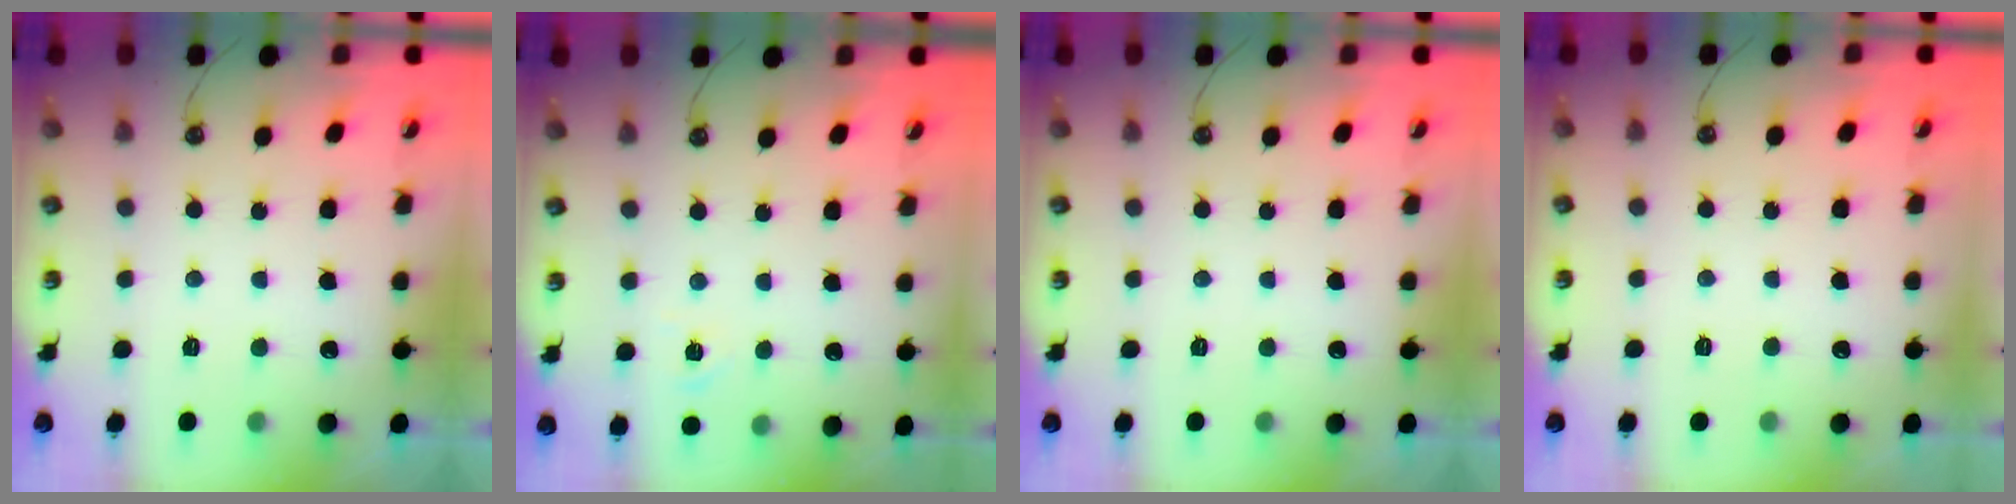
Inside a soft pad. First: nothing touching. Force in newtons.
{"total": 5.7, "press": 5.7, "slide": 0.5}
{"total": 0.0}
{"total": 0.0}